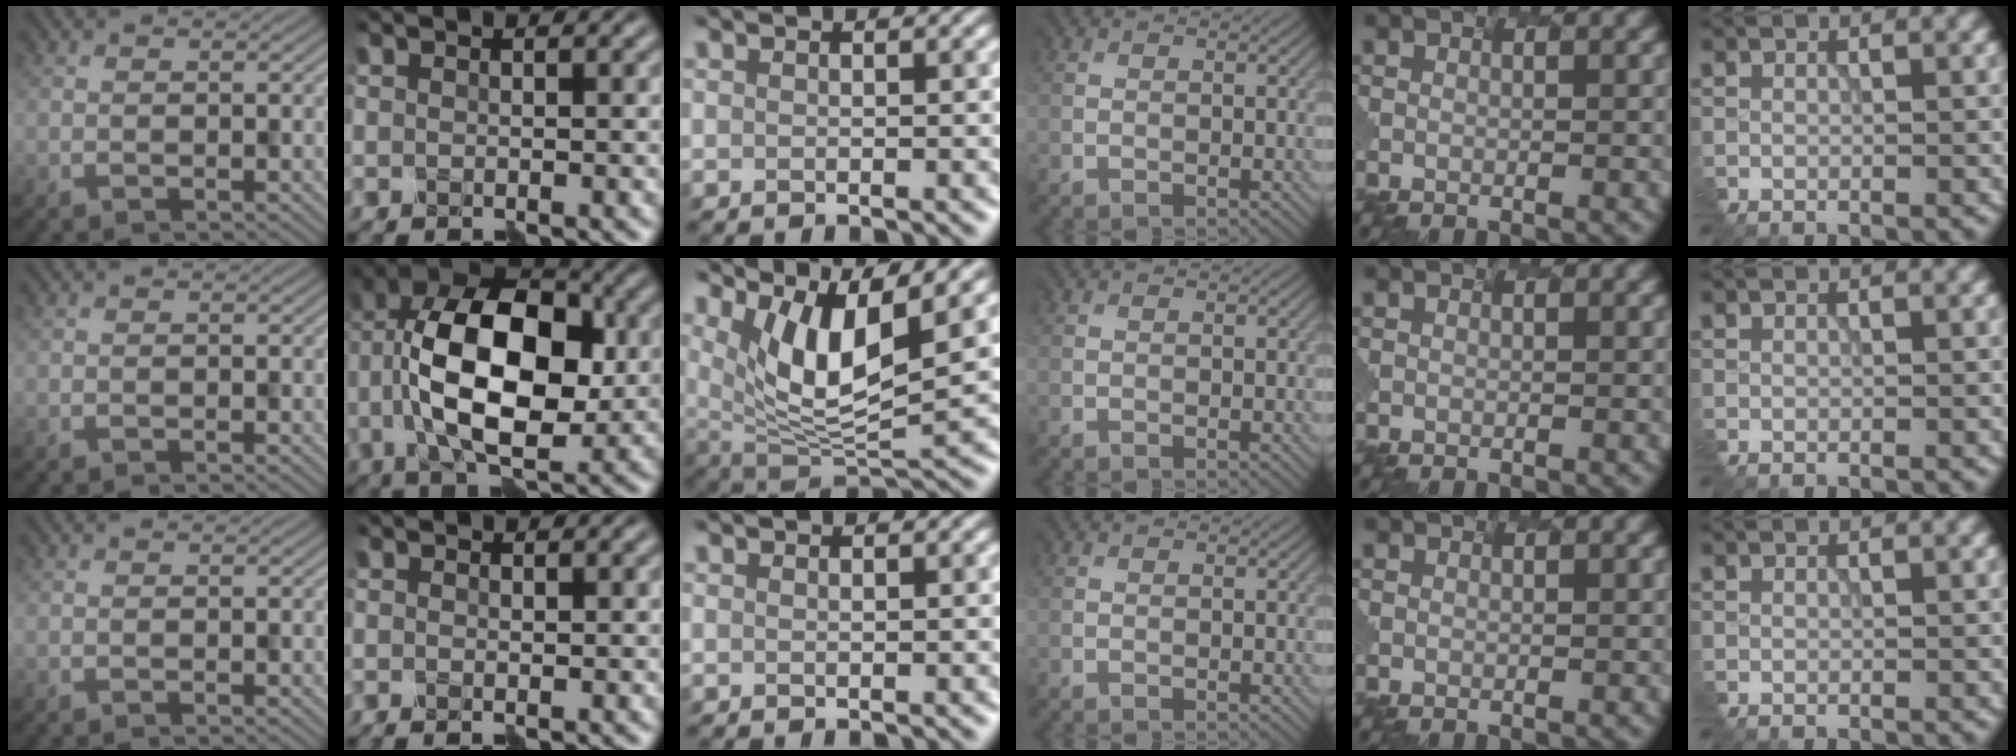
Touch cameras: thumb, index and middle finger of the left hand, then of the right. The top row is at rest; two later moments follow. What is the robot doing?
{"motion": "assemble", "object": "hinged jar"}